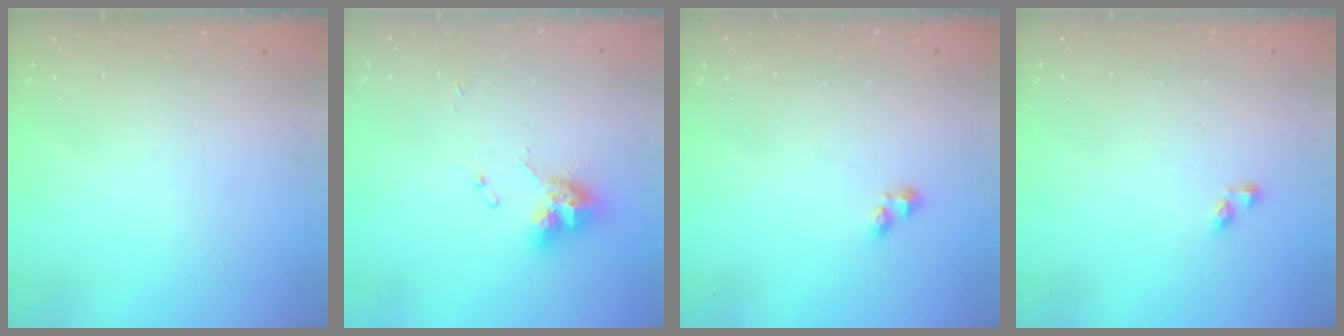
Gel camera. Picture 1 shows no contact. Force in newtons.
{"total": 10.4, "press": 10.4, "slide": 1.2}
{"total": 2.8, "press": 2.8, "slide": 0.3}
{"total": 3.2, "press": 3.2, "slide": 0.5}